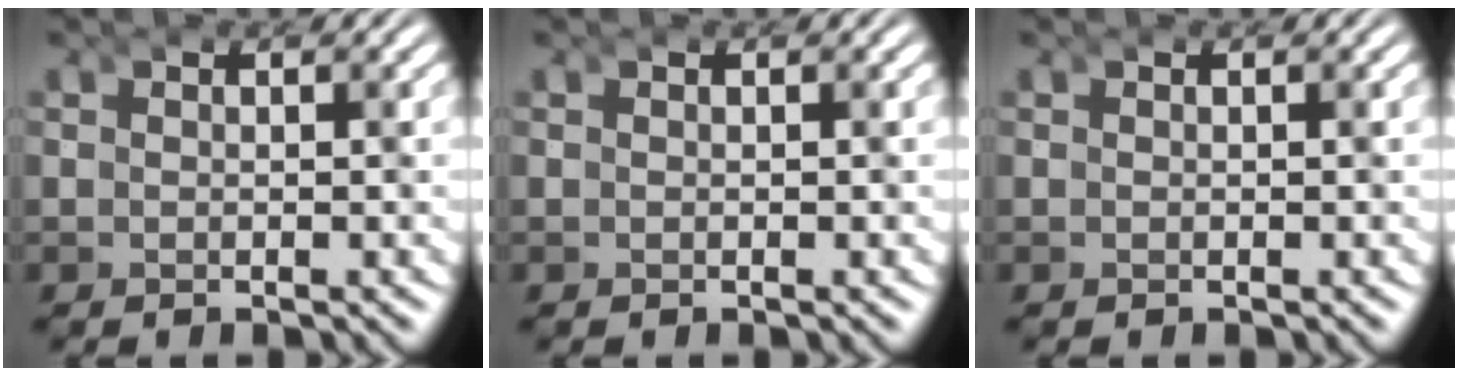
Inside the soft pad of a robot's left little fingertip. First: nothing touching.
{"total": 0.0}
{"total": 0.0}